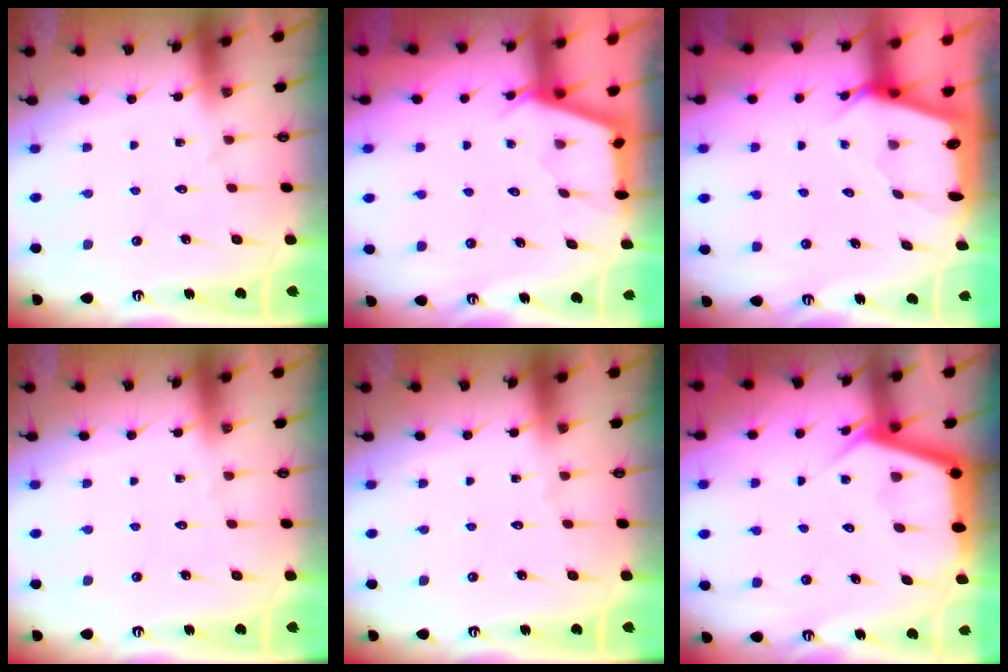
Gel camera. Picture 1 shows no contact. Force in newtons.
{"total": 2.9, "press": 2.9, "slide": 0.3}
{"total": 2.5, "press": 2.4, "slide": 0.3}
{"total": 0.0}
{"total": 0.0}
{"total": 4.9, "press": 4.9, "slide": 0.3}